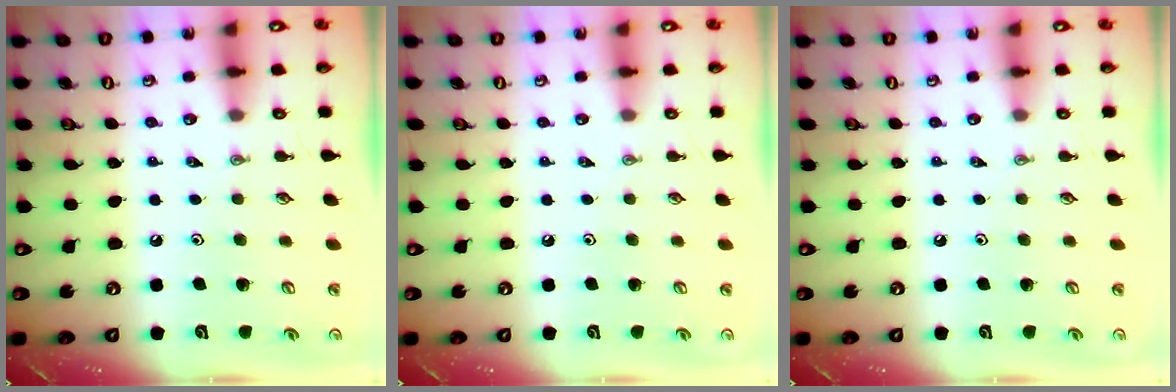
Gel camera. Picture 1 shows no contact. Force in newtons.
{"total": 0.0}
{"total": 0.0}